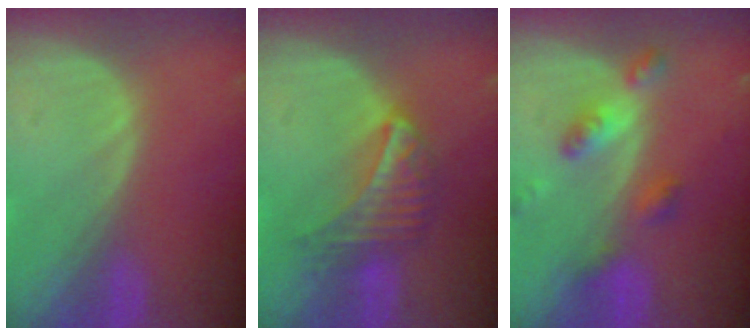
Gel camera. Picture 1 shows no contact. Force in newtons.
{"total": 6.3, "press": 6.0, "slide": 2.1}
{"total": 6.0, "press": 5.2, "slide": 2.8}